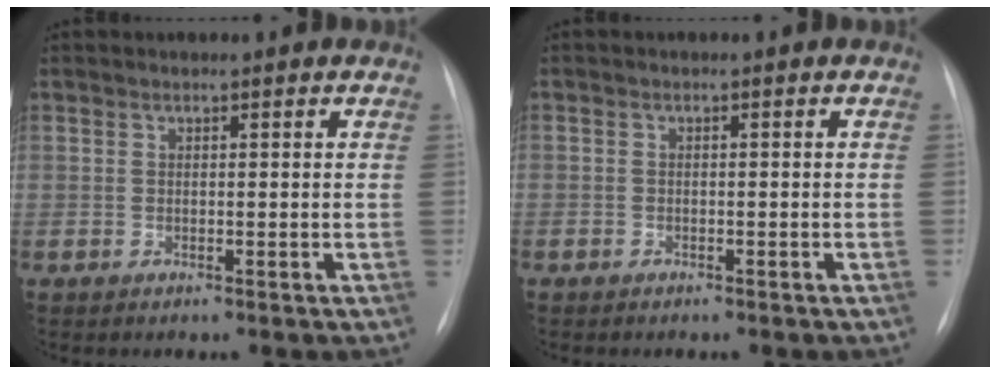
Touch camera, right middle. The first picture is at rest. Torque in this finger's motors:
{"motor_torque": [1.08, -1.06, 0.05, -0.21]}